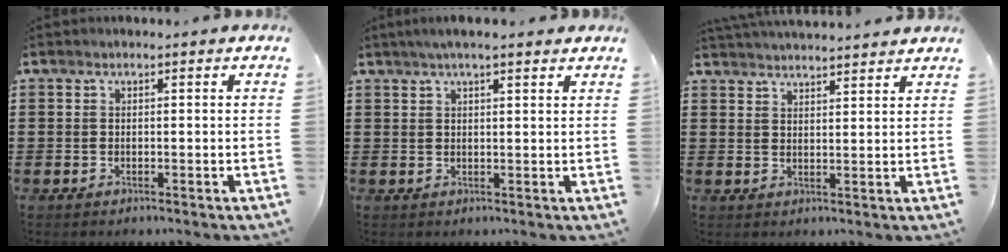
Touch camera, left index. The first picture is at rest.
{"total": 3.1, "force": [2.3, 0.3, 2.0], "torque": [-0.044, 0.005, 0.042]}
{"total": 2.9, "force": [2.9, -0.1, 0.0], "torque": [-0.009, -0.008, 0.054]}